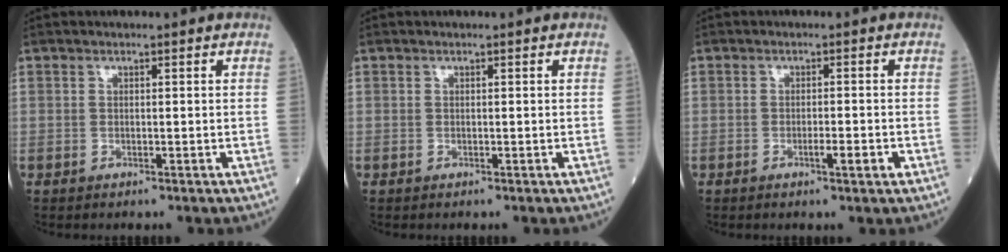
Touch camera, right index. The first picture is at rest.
{"total": 0.0}
{"total": 2.3, "force": [-0.9, 0.2, 2.1], "torque": [-0.029, -0.001, -0.015]}